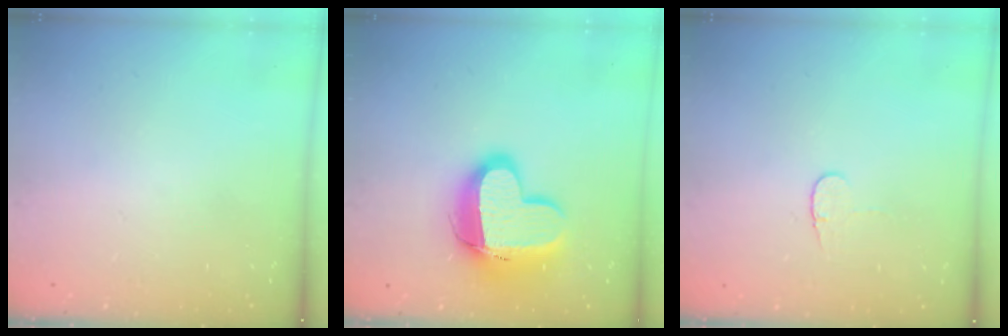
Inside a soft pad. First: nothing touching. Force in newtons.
{"total": 16.0, "press": 16.0, "slide": 1.1}
{"total": 3.7, "press": 3.6, "slide": 0.4}